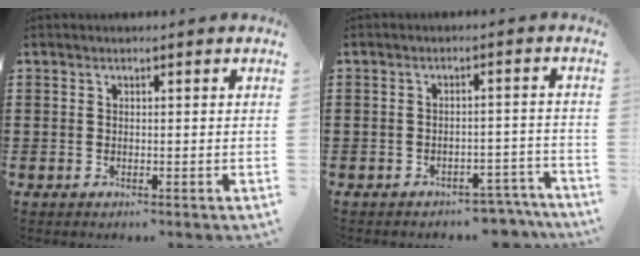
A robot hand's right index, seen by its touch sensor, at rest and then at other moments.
{"total": 3.0, "force": [-2.8, 0.5, 0.7], "torque": [-0.013, 0.004, -0.056]}